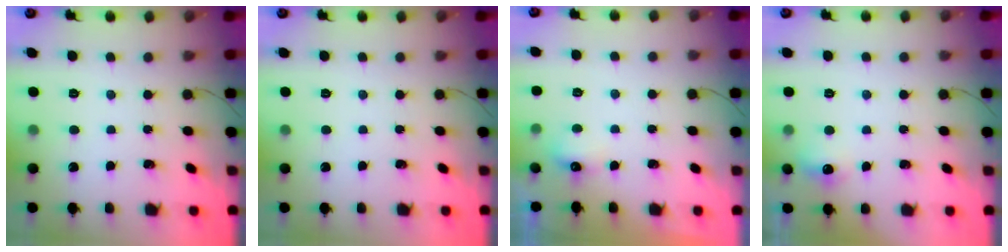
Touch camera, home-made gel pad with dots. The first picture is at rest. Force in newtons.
{"total": 0.0}
{"total": 3.7, "press": 3.5, "slide": 1.2}
{"total": 5.3, "press": 5.1, "slide": 1.2}